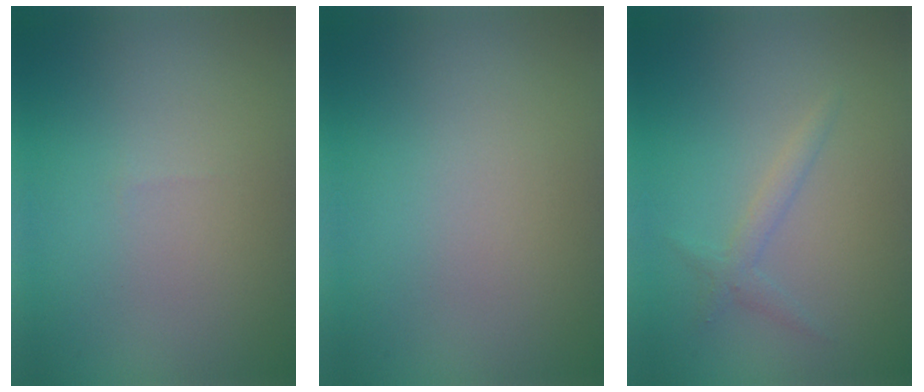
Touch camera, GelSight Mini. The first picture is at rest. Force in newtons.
{"total": 0.0}
{"total": 1.3, "press": 1.3, "slide": 0.1}